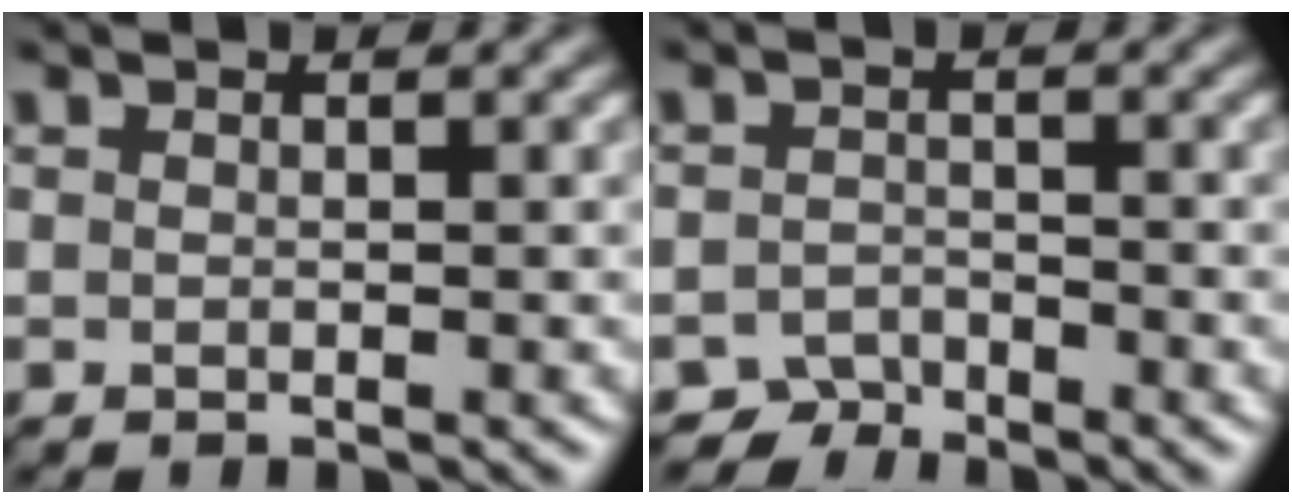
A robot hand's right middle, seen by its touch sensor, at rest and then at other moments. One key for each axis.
{"total": 2.0, "fx": -1.8, "fy": 0.6, "fz": -0.3, "tx": 0.011, "ty": 0.007, "tz": -0.038}